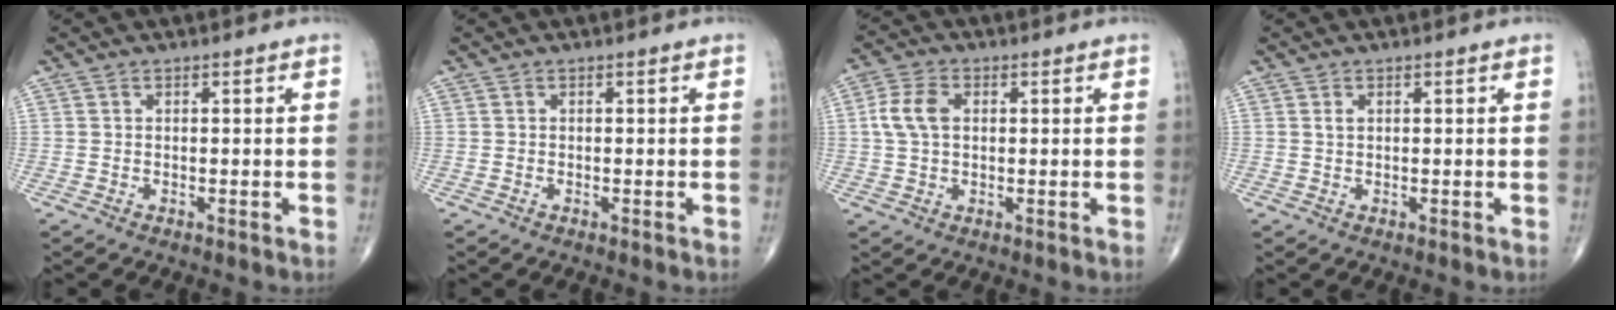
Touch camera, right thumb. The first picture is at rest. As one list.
[{"total": 0.0}, {"total": 6.1, "force": [1.0, 3.9, 4.5], "torque": [-0.096, 0.010, 0.014]}, {"total": 0.7, "force": [0.3, 0.4, 0.5], "torque": [-0.011, 0.004, 0.008]}]